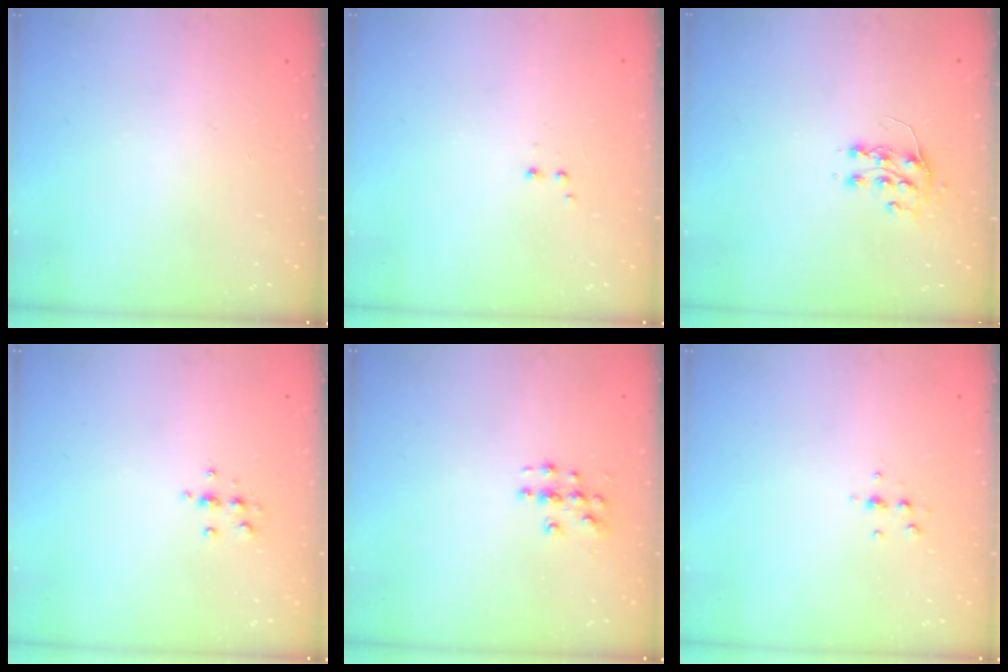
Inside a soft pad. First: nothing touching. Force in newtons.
{"total": 1.9, "press": 1.8, "slide": 0.5}
{"total": 7.3, "press": 7.3, "slide": 0.4}
{"total": 5.4, "press": 5.2, "slide": 1.4}
{"total": 3.9, "press": 3.9, "slide": 0.2}
{"total": 4.7, "press": 4.6, "slide": 1.0}